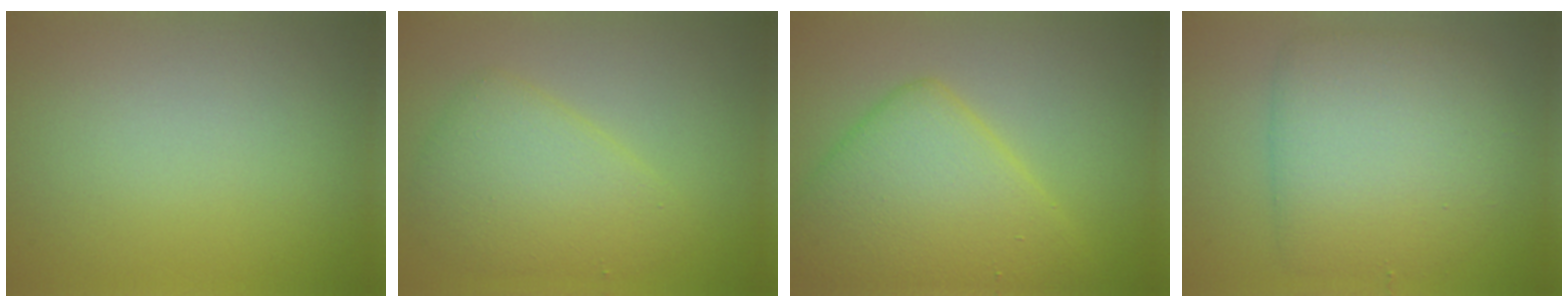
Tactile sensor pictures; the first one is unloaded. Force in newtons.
{"total": 4.5, "press": 4.5, "slide": 0.1}
{"total": 7.9, "press": 7.9, "slide": 0.2}
{"total": 7.0, "press": 7.0, "slide": 0.1}